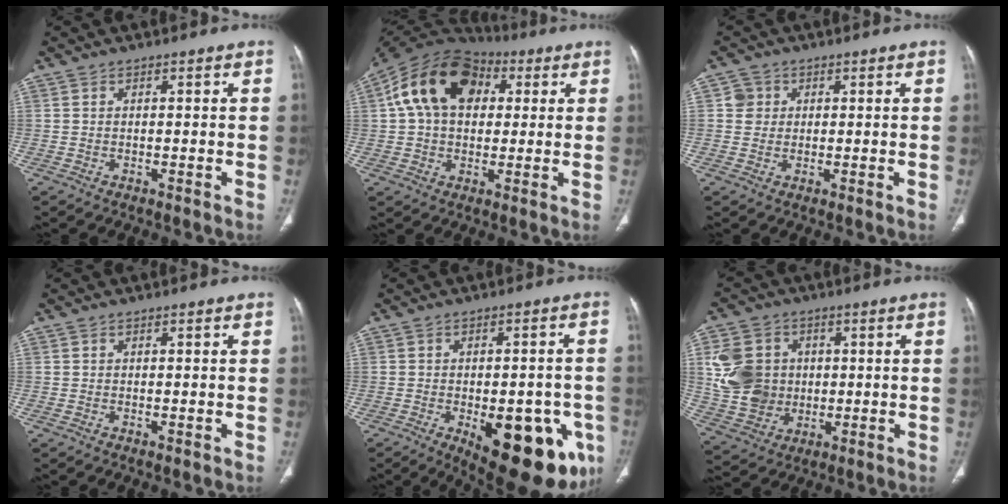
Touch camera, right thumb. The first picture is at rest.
{"total": 17.8, "force": [4.4, 12.2, 12.2], "torque": [-0.205, 0.024, 0.066]}
{"total": 2.8, "force": [0.7, 2.7, 0.4], "torque": [0.010, 0.002, 0.008]}
{"total": 0.0}
{"total": 20.5, "force": [-7.6, 9.1, 16.7], "torque": [-0.154, 0.003, -0.081]}
{"total": 13.0, "force": [1.6, 11.3, 6.3], "torque": [-0.099, 0.002, 0.040]}